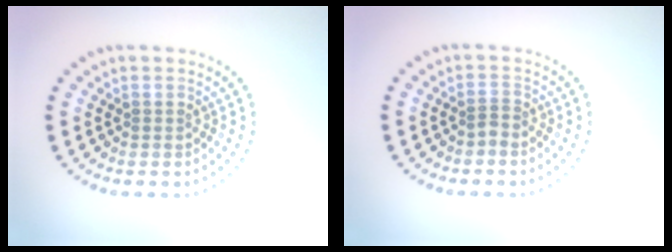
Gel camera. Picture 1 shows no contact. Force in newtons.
{"total": 0.6, "press": 0.3, "slide": 0.6}